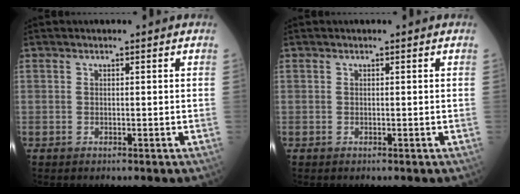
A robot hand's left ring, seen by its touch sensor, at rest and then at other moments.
{"total": 0.0}